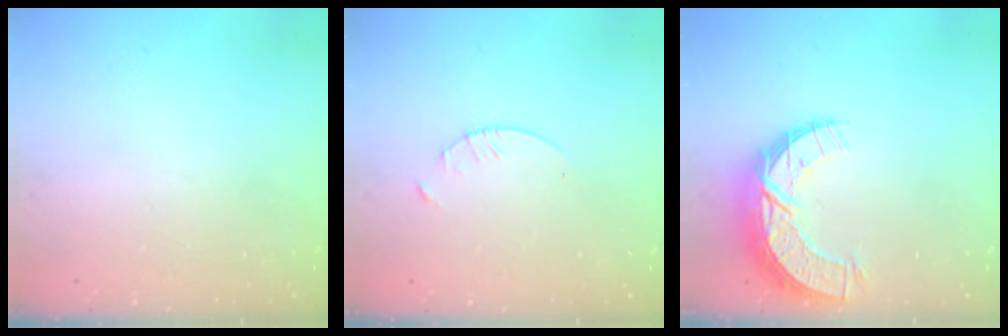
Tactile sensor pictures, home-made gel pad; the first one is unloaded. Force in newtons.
{"total": 1.3, "press": 1.3, "slide": 0.2}
{"total": 11.6, "press": 11.6, "slide": 0.7}